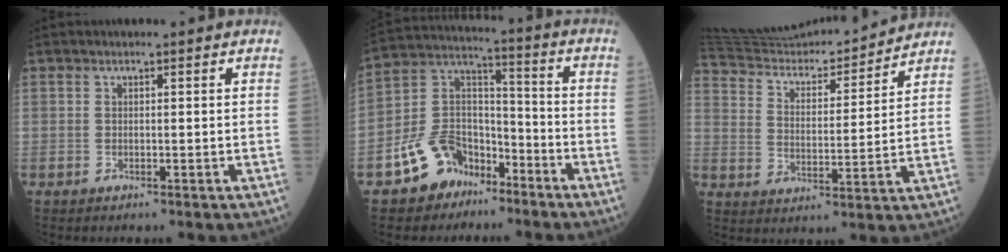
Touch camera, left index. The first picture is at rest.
{"total": 10.7, "force": [-7.1, 7.0, 3.7], "torque": [-0.085, 0.033, -0.135]}
{"total": 19.0, "force": [18.2, 1.7, 5.2], "torque": [-0.092, 0.003, 0.285]}